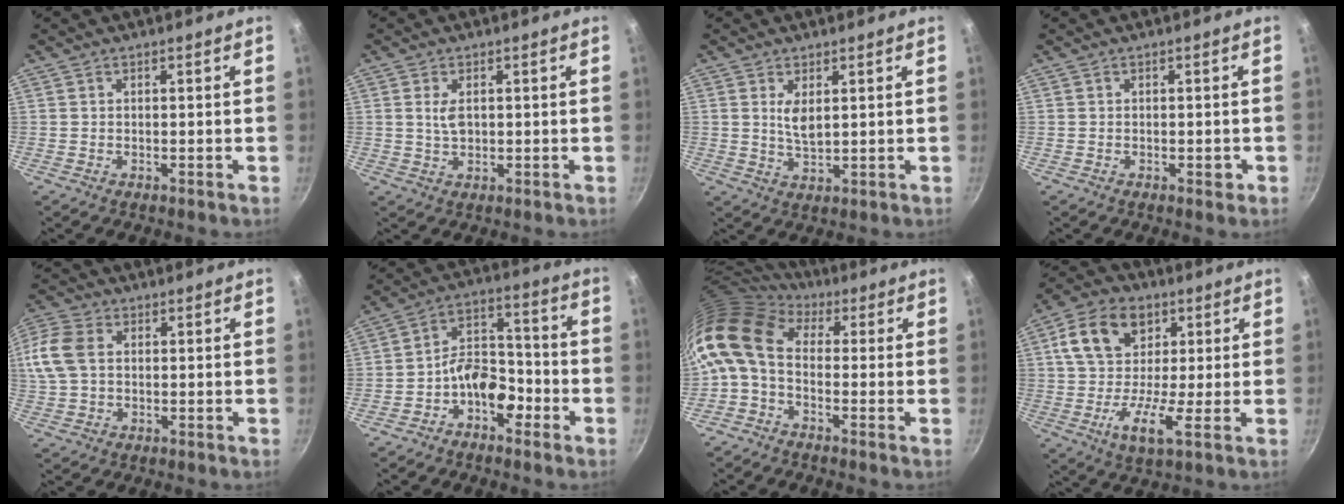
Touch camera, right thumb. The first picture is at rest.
{"total": 3.3, "force": [0.7, 1.9, 2.6], "torque": [-0.039, -0.003, 0.014]}
{"total": 4.2, "force": [1.3, 1.9, 3.5], "torque": [-0.062, -0.015, 0.029]}
{"total": 1.4, "force": [-0.5, 0.7, 1.1], "torque": [-0.008, 0.003, -0.008]}
{"total": 16.2, "force": [3.0, 11.9, 10.5], "torque": [-0.261, 0.036, 0.051]}
{"total": 9.1, "force": [-4.4, 5.5, 5.8], "torque": [-0.065, 0.059, -0.083]}
{"total": 12.0, "force": [0.3, 8.0, 8.9], "torque": [-0.174, 0.025, -0.017]}
{"total": 13.8, "force": [2.7, 8.8, 10.3], "torque": [-0.165, 0.009, 0.025]}